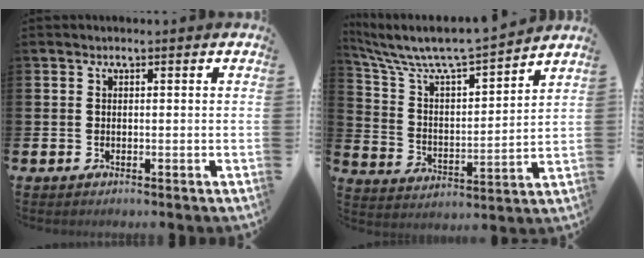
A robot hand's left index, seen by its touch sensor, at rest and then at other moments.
{"total": 8.0, "force": [7.6, 0.8, 2.3], "torque": [-0.085, -0.060, 0.127]}